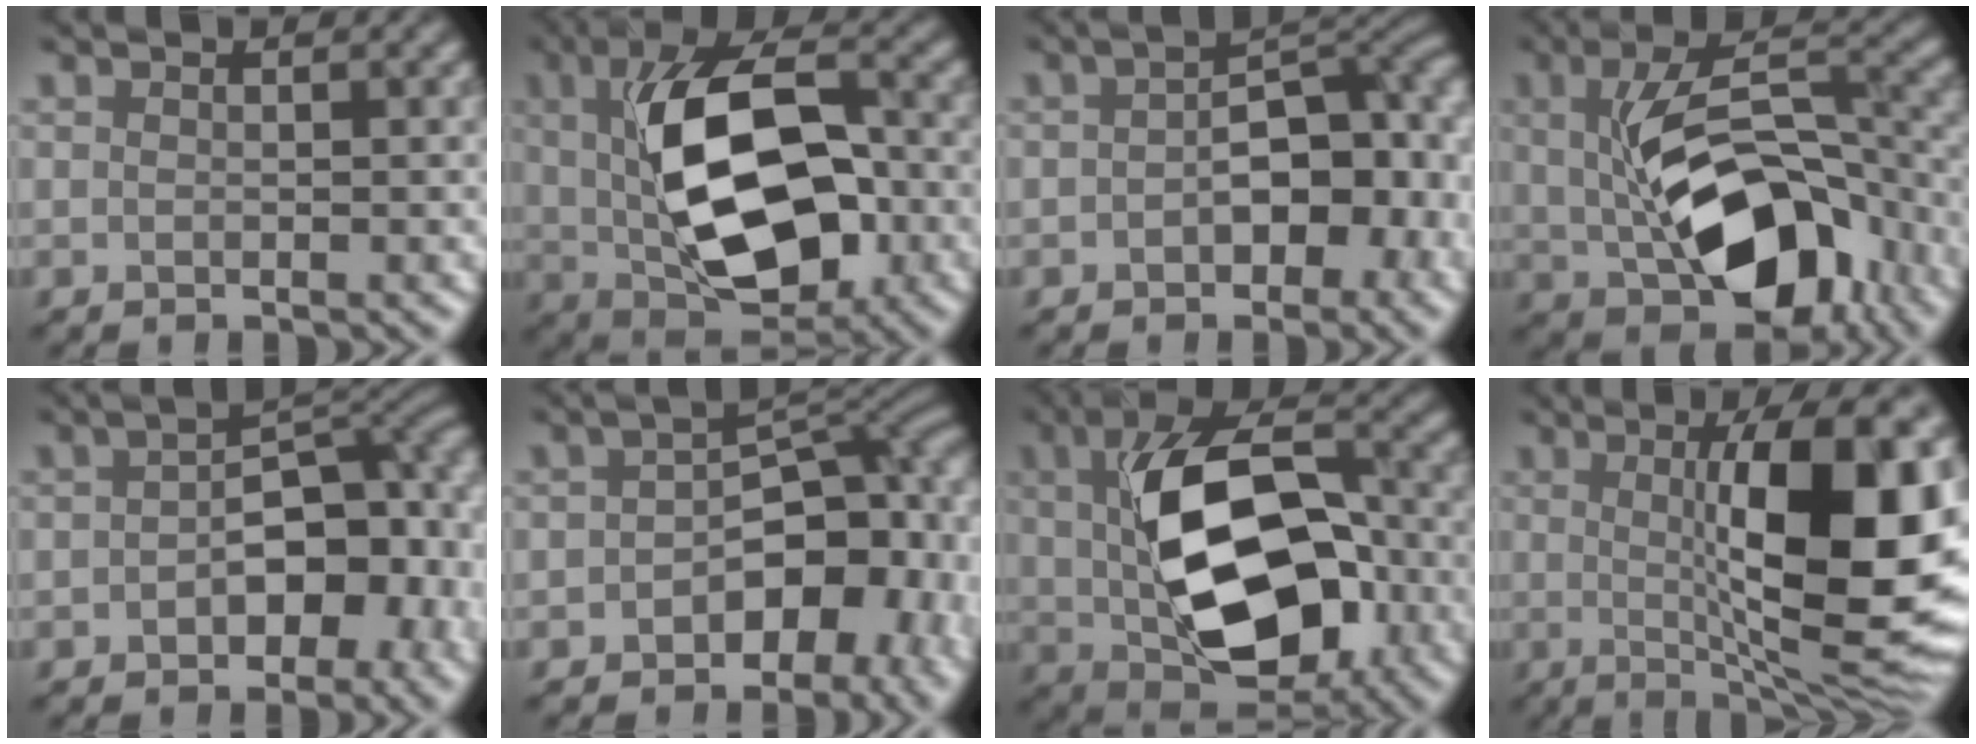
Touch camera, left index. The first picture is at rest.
{"total": 11.8, "force": [-0.1, 6.4, 9.9], "torque": [-0.159, -0.001, 0.002]}
{"total": 8.5, "force": [-1.2, 4.8, 7.0], "torque": [-0.079, 0.008, -0.025]}
{"total": 10.8, "force": [-1.7, 5.8, 9.0], "torque": [-0.143, -0.004, -0.017]}
{"total": 9.6, "force": [-1.8, 5.7, 7.5], "torque": [-0.082, 0.002, -0.032]}
{"total": 10.7, "force": [-3.6, 6.7, 7.5], "torque": [-0.082, -0.010, -0.057]}
{"total": 12.7, "force": [-0.4, 7.5, 10.3], "torque": [-0.166, -0.003, 0.000]}
{"total": 14.4, "force": [0.8, 4.0, 13.9], "torque": [-0.162, 0.002, 0.011]}